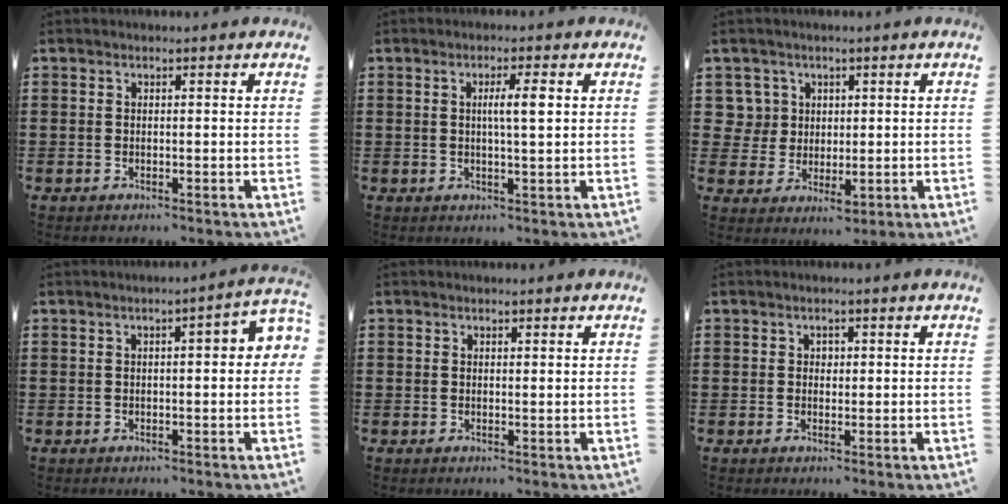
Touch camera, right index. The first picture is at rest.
{"total": 3.8, "force": [0.7, 0.4, 3.7], "torque": [-0.071, 0.003, 0.007]}
{"total": 4.6, "force": [1.5, 4.2, 0.6], "torque": [-0.034, 0.015, 0.028]}
{"total": 2.7, "force": [-0.1, 0.4, 2.7], "torque": [-0.038, -0.001, -0.005]}
{"total": 0.0}
{"total": 0.9, "force": [0.2, 0.8, 0.4], "torque": [-0.008, 0.005, 0.003]}